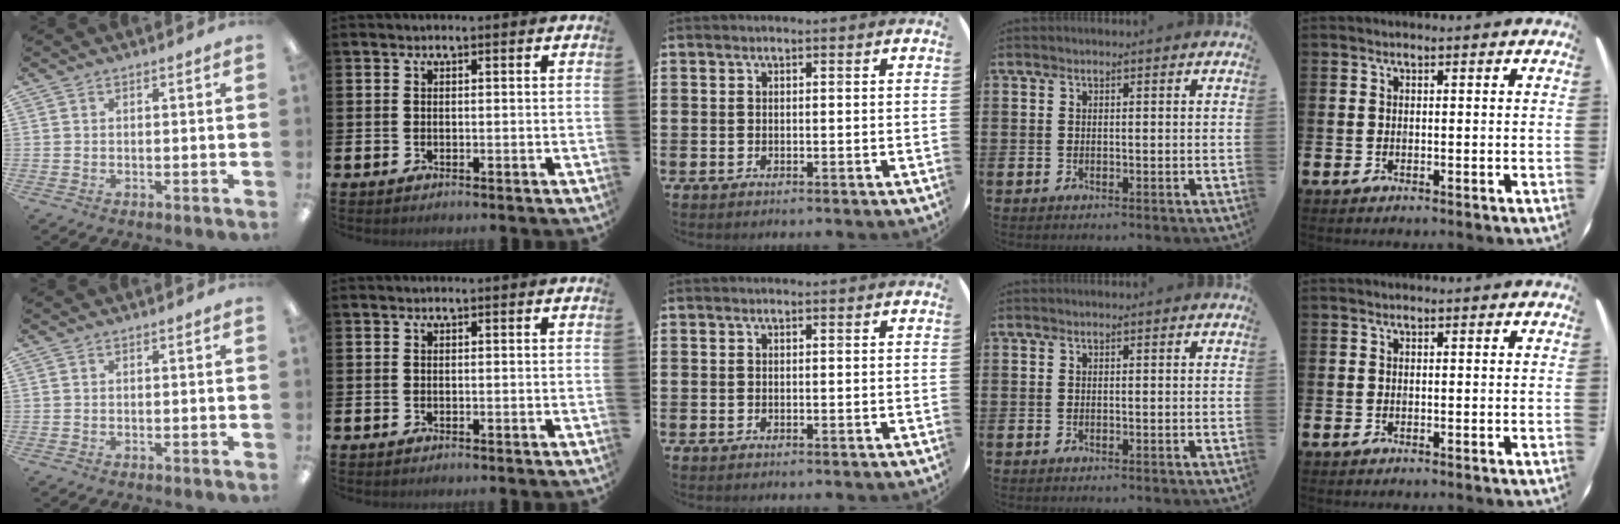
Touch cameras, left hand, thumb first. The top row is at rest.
{}